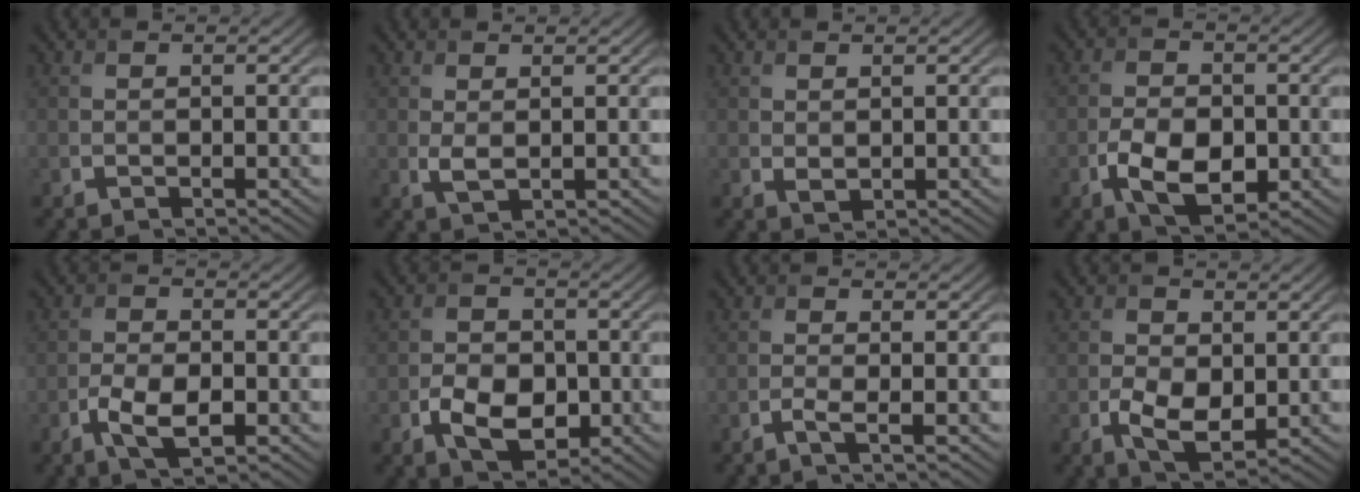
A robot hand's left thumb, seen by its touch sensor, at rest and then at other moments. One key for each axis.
{"total": 1.7, "fx": 0.4, "fy": 0.8, "fz": 1.4, "tx": -0.037, "ty": -0.003, "tz": 0.013}
{"total": 1.1, "fx": 0.5, "fy": 0.7, "fz": 0.7, "tx": -0.017, "ty": -0.005, "tz": 0.014}
{"total": 6.6, "fx": -2.1, "fy": 3.9, "fz": 4.9, "tx": -0.095, "ty": -0.006, "tz": -0.042}
{"total": 5.1, "fx": -2.1, "fy": 2.3, "fz": 3.9, "tx": -0.082, "ty": -0.004, "tz": -0.043}
{"total": 5.8, "fx": -1.9, "fy": 4.0, "fz": 3.8, "tx": -0.069, "ty": -0.008, "tz": -0.036}
{"total": 1.4, "fx": -0.6, "fy": 0.1, "fz": 1.2, "tx": -0.027, "ty": 0.003, "tz": -0.017}
{"total": 4.9, "fx": -0.8, "fy": 2.9, "fz": 3.8, "tx": -0.078, "ty": -0.011, "tz": -0.014}